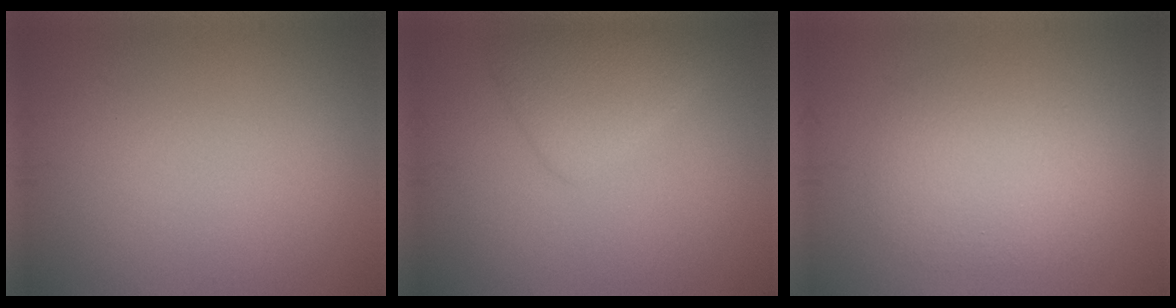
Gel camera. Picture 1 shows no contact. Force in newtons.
{"total": 3.4, "press": 3.4, "slide": 0.3}
{"total": 3.9, "press": 3.9, "slide": 0.4}